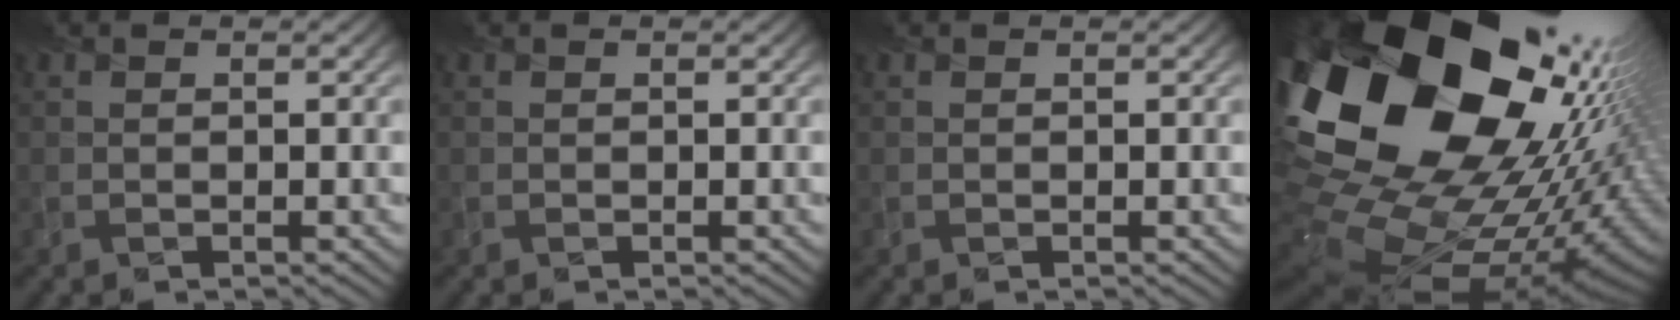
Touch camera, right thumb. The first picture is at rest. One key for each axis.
{"total": 0.0}
{"total": 0.0}
{"total": 23.1, "fx": 4.7, "fy": 16.5, "fz": 15.5, "tx": -0.324, "ty": -0.040, "tz": 0.087}